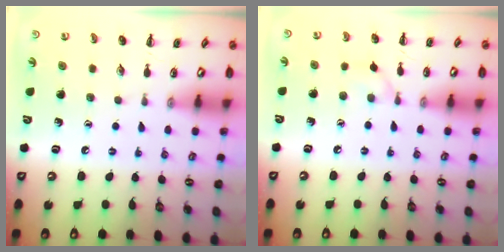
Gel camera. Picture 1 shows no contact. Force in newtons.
{"total": 3.8, "press": 3.5, "slide": 1.5}